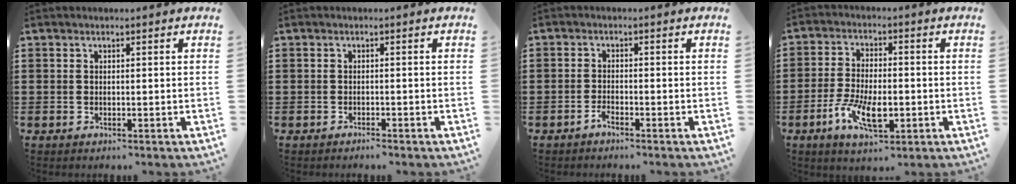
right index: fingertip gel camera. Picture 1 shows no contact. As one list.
[{"total": 0.7, "force": [-0.7, 0.0, 0.1], "torque": [-0.005, -0.001, -0.015]}, {"total": 1.7, "force": [-1.6, 0.1, 0.6], "torque": [-0.014, -0.001, -0.030]}, {"total": 8.0, "force": [-3.0, 3.4, 6.6], "torque": [-0.140, -0.006, -0.055]}]